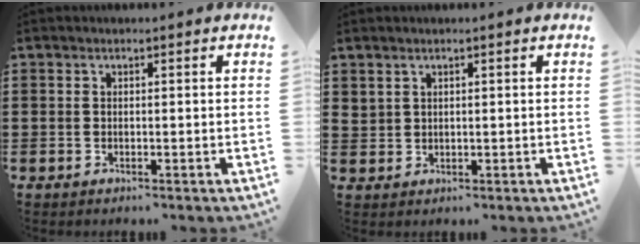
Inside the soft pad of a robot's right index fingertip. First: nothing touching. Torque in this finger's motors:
{"motor_torque": [-0.05, -0.01, 0.02, 0.00]}